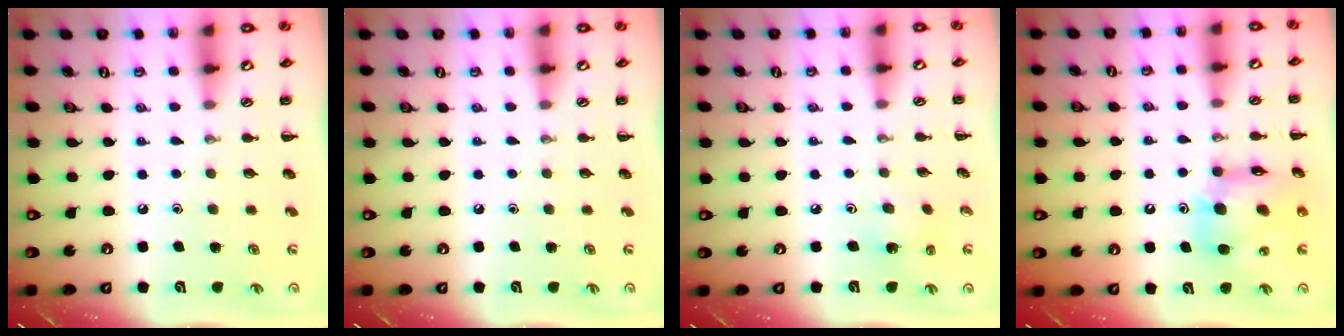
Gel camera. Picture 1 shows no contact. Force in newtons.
{"total": 0.0}
{"total": 2.6, "press": 2.5, "slide": 0.8}
{"total": 12.3, "press": 11.8, "slide": 3.4}